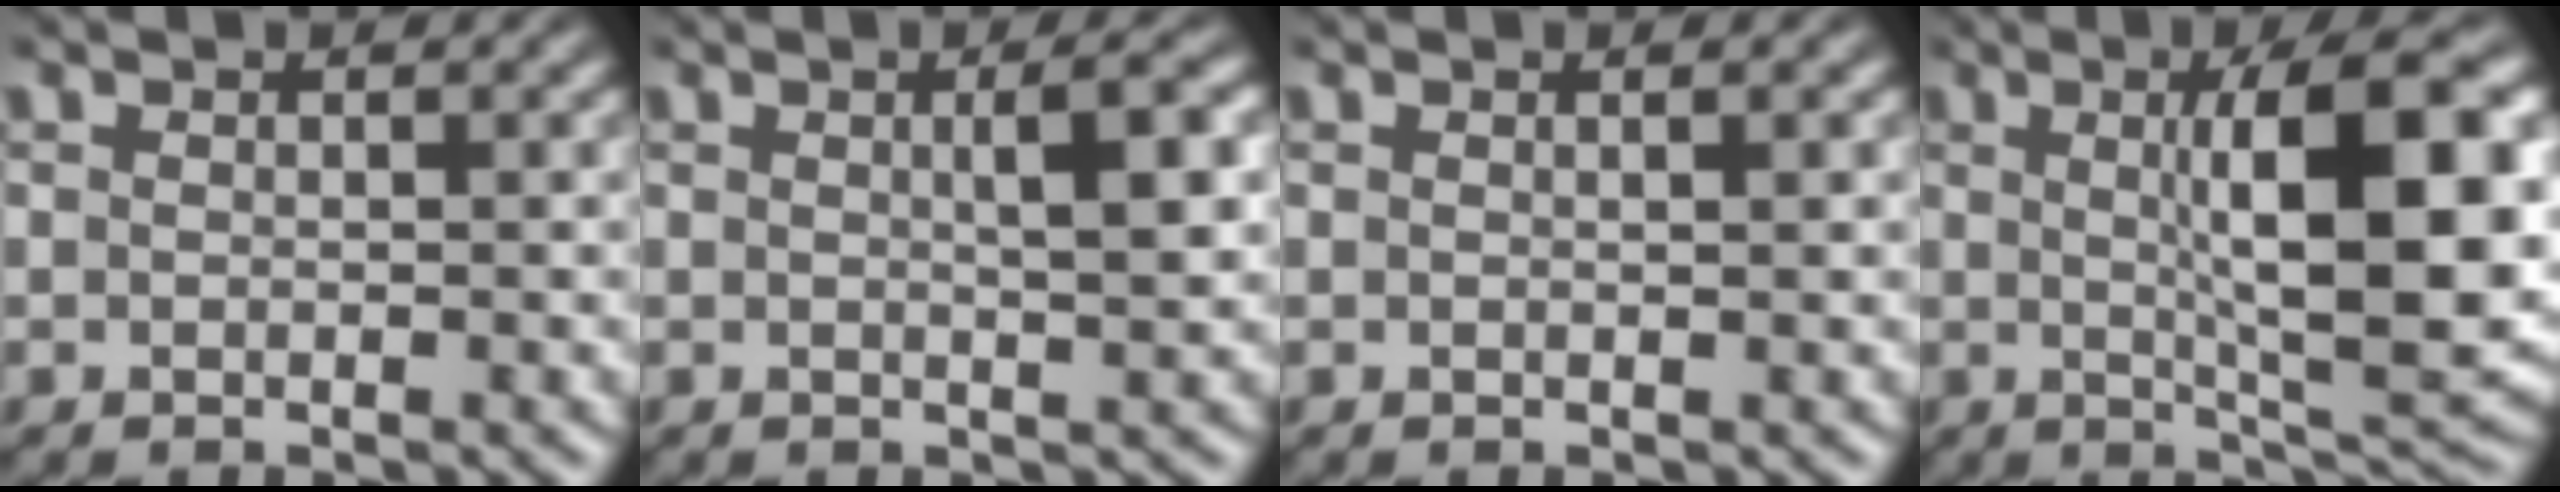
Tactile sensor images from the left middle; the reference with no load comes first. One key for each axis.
{"total": 3.6, "fx": 0.8, "fy": 0.7, "fz": 3.4, "tx": -0.047, "ty": 0.008, "tz": 0.009}
{"total": 1.0, "fx": 0.4, "fy": 0.3, "fz": 0.9, "tx": -0.008, "ty": 0.003, "tz": 0.000}
{"total": 11.2, "fx": 1.3, "fy": 2.8, "fz": 10.8, "tx": -0.139, "ty": 0.003, "tz": 0.023}